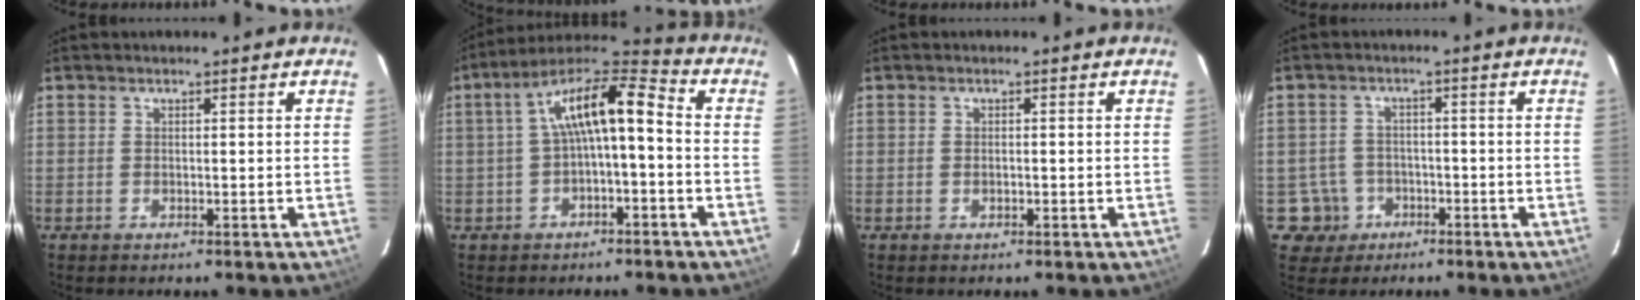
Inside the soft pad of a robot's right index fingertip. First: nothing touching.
{"total": 11.3, "force": [-0.7, 3.4, 10.8], "torque": [-0.201, 0.033, -0.013]}
{"total": 0.6, "force": [-0.2, 0.4, 0.4], "torque": [-0.005, 0.000, -0.003]}
{"total": 5.5, "force": [-2.2, 5.0, 0.1], "torque": [-0.018, 0.023, -0.032]}